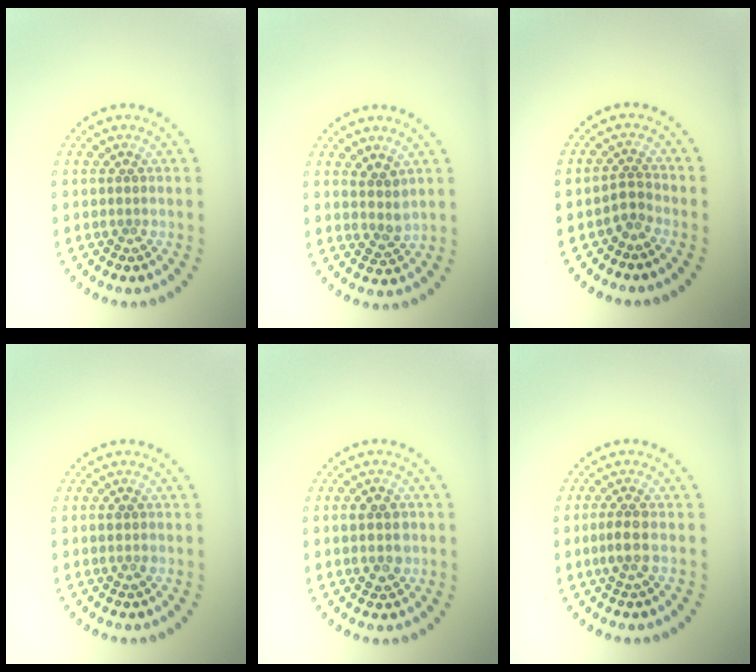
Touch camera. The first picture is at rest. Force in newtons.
{"total": 2.0, "press": 1.6, "slide": 1.2}
{"total": 1.4, "press": 1.1, "slide": 0.9}
{"total": 0.7, "press": 0.6, "slide": 0.2}
{"total": 2.7, "press": 2.7, "slide": 0.1}
{"total": 1.7, "press": 1.5, "slide": 0.8}